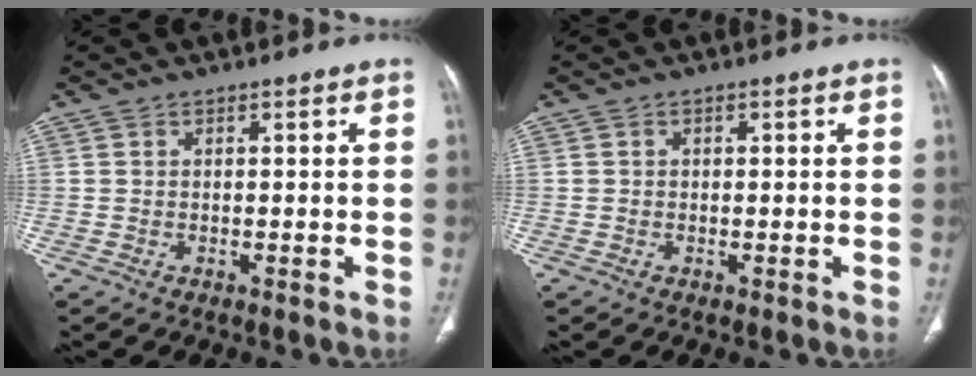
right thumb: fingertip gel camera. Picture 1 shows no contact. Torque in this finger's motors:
{"motor_torque": [0.03, -0.09, -0.33, 0.07, 0.06]}